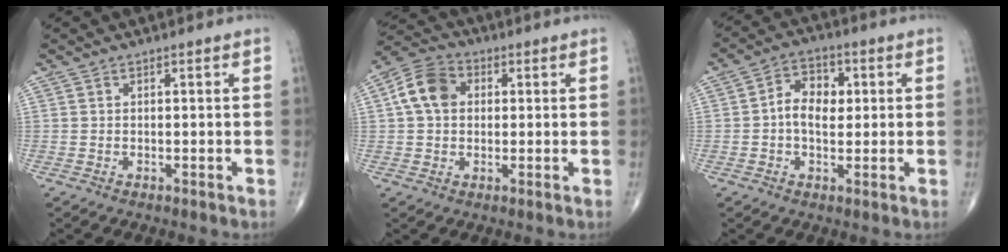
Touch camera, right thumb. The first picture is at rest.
{"total": 8.3, "force": [1.4, 6.3, 5.3], "torque": [-0.093, 0.018, 0.015]}
{"total": 7.4, "force": [0.4, 4.9, 5.4], "torque": [-0.078, 0.015, -0.001]}